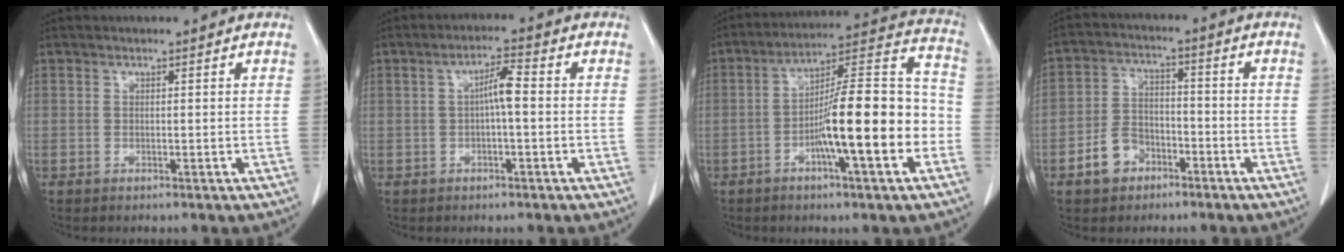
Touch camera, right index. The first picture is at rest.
{"total": 4.5, "force": [0.1, 1.0, 4.4], "torque": [-0.082, 0.014, 0.003]}
{"total": 17.3, "force": [-4.8, 2.5, 16.4], "torque": [-0.257, 0.020, -0.075]}
{"total": 7.3, "force": [-3.9, 5.2, 3.4], "torque": [-0.080, 0.023, -0.062]}